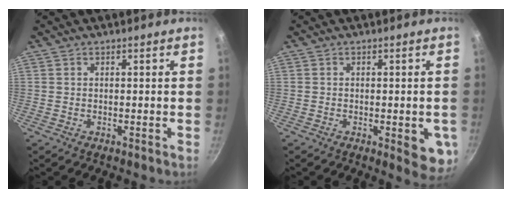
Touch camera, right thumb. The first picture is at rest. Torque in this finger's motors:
{"motor_torque": [0.54, 0.87, -0.16, 0.00, 0.09]}